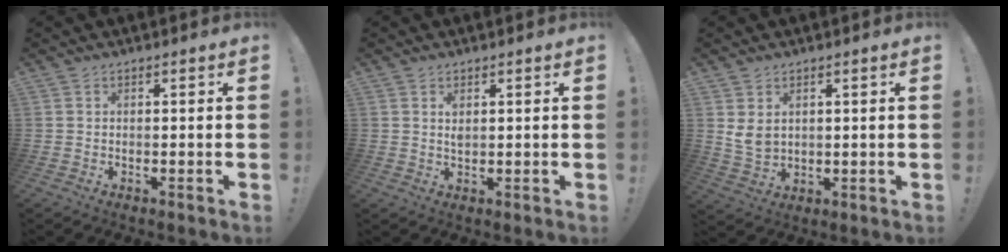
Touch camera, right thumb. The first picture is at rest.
{"total": 1.8, "force": [1.2, 0.7, 1.2], "torque": [-0.022, -0.004, 0.021]}
{"total": 5.4, "force": [2.7, 3.5, 3.1], "torque": [-0.056, -0.009, 0.050]}